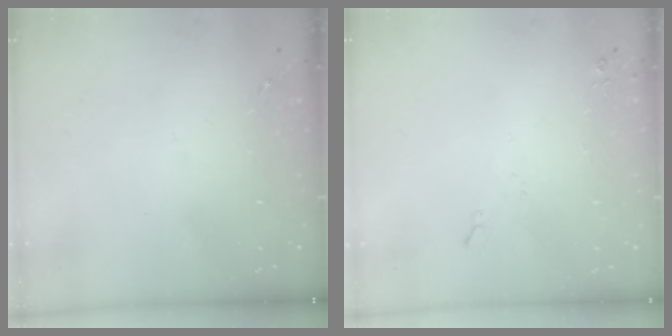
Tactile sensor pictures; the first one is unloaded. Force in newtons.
{"total": 4.9, "press": 4.8, "slide": 0.9}